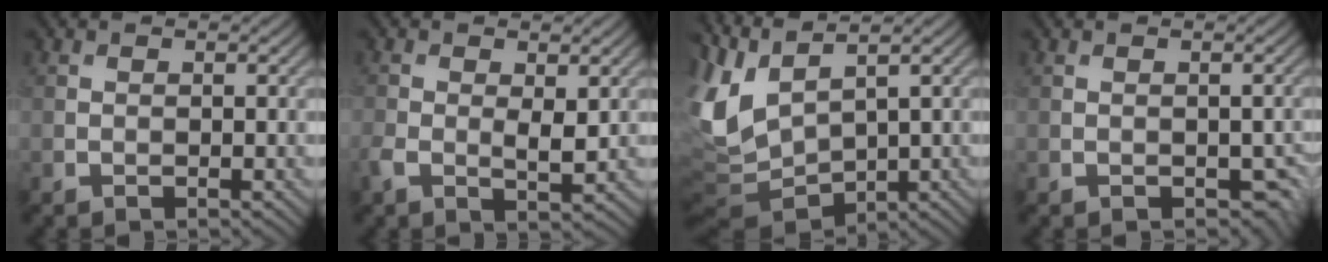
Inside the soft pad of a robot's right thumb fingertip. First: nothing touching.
{"total": 3.8, "force": [-0.1, 1.9, 3.3], "torque": [-0.077, -0.009, -0.001]}
{"total": 7.7, "force": [0.8, 3.8, 6.6], "torque": [-0.181, -0.016, 0.024]}
{"total": 2.6, "force": [-0.8, 1.6, 1.9], "torque": [-0.028, -0.015, -0.003]}